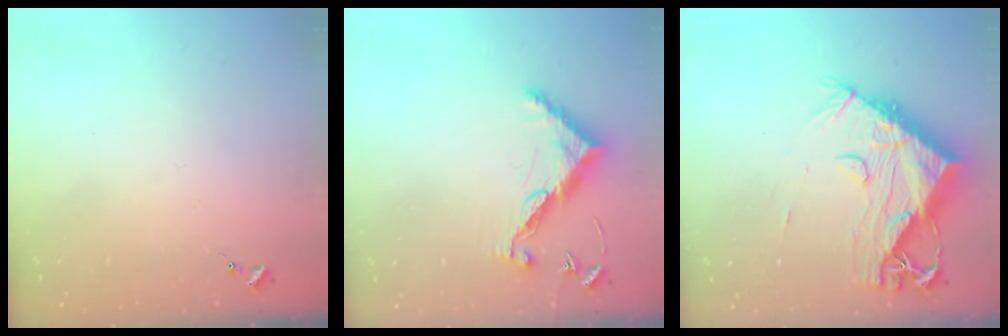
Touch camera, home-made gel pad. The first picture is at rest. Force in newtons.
{"total": 10.6, "press": 10.6, "slide": 0.4}
{"total": 18.4, "press": 18.3, "slide": 1.6}